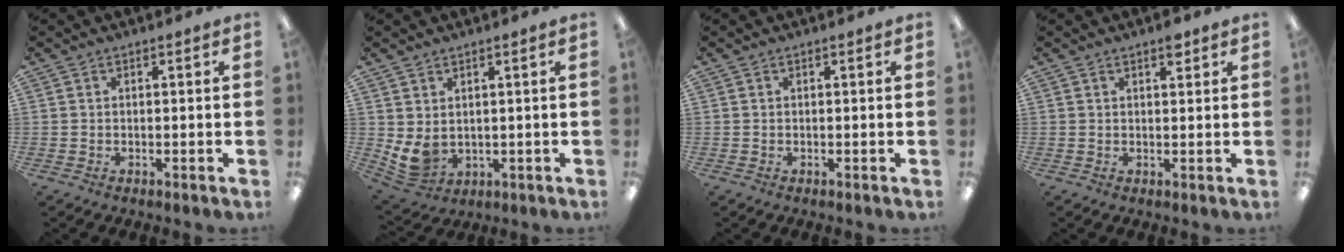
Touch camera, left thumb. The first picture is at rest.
{"total": 6.2, "force": [1.9, 4.8, 3.3], "torque": [-0.083, -0.015, 0.037]}
{"total": 0.0}
{"total": 2.6, "force": [1.8, 1.0, 1.5], "torque": [-0.008, -0.008, 0.027]}